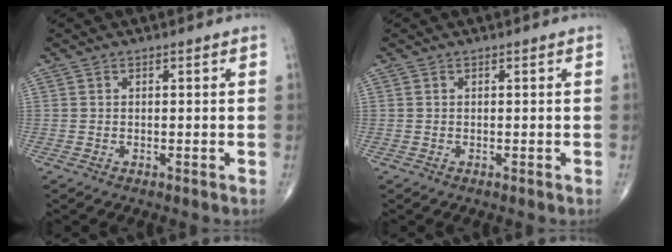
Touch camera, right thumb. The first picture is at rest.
{"total": 0.0}